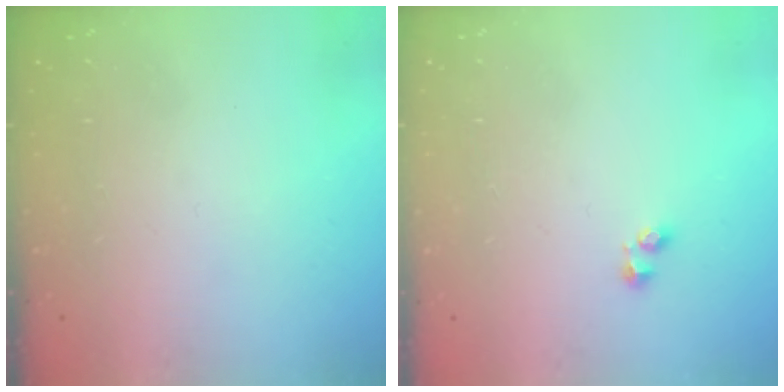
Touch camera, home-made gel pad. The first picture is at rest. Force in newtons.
{"total": 1.9, "press": 1.9, "slide": 0.5}